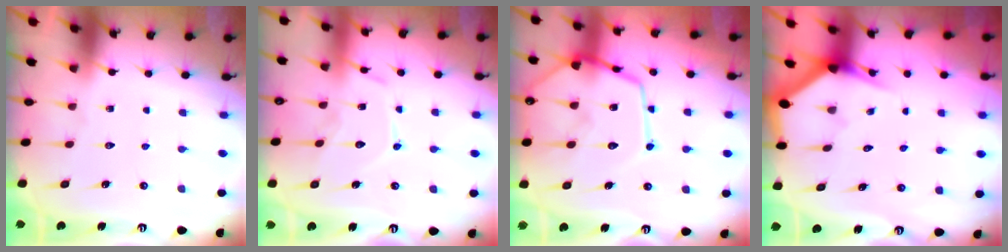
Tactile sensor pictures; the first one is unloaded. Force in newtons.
{"total": 10.9, "press": 10.9, "slide": 0.6}
{"total": 14.8, "press": 14.7, "slide": 1.4}
{"total": 2.8, "press": 2.8, "slide": 0.1}